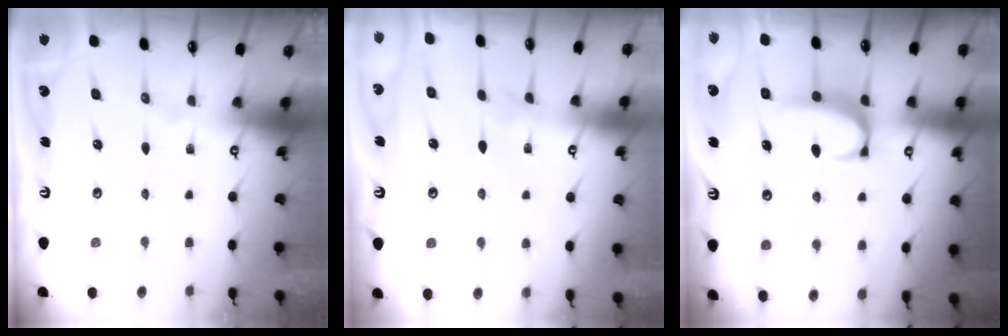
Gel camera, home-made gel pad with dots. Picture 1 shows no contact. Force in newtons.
{"total": 2.3, "press": 2.3, "slide": 0.4}
{"total": 2.3, "press": 2.2, "slide": 0.6}